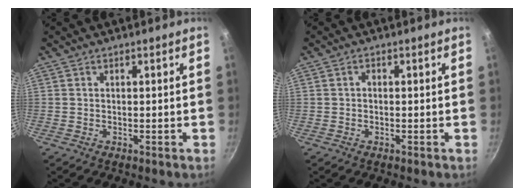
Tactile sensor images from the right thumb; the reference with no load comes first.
{"total": 0.8, "force": [-0.1, 0.6, 0.5], "torque": [-0.009, 0.006, -0.002]}